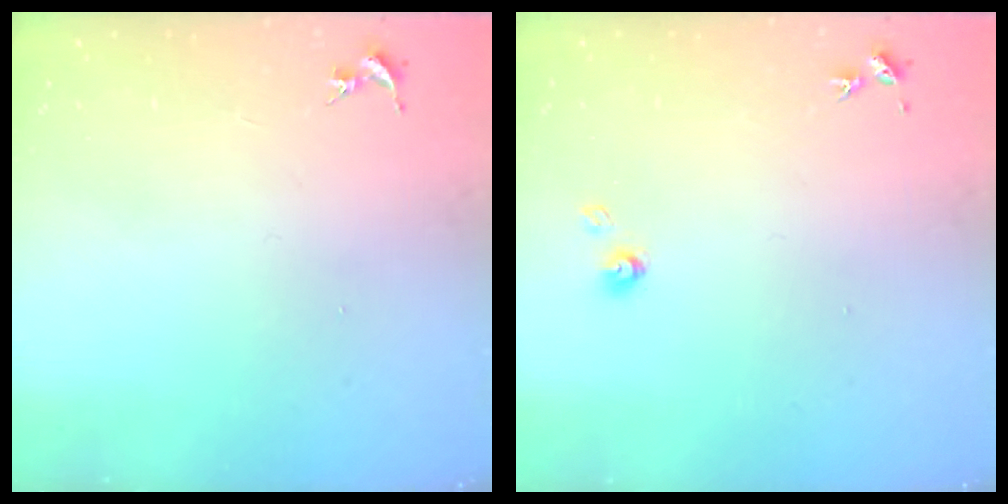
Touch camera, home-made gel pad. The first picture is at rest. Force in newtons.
{"total": 4.0, "press": 4.0, "slide": 0.3}